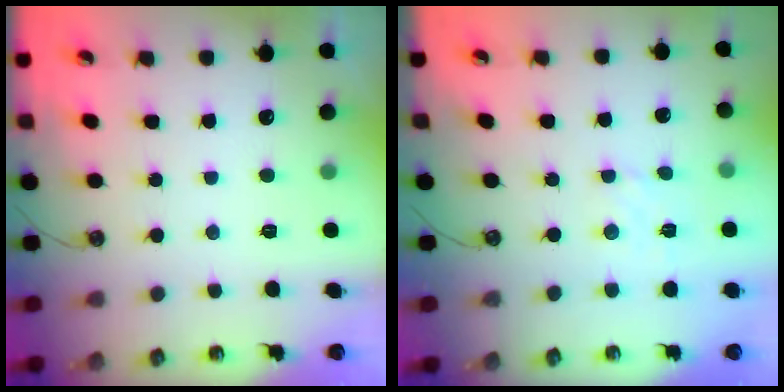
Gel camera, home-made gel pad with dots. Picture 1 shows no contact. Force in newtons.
{"total": 2.4, "press": 2.4, "slide": 0.2}